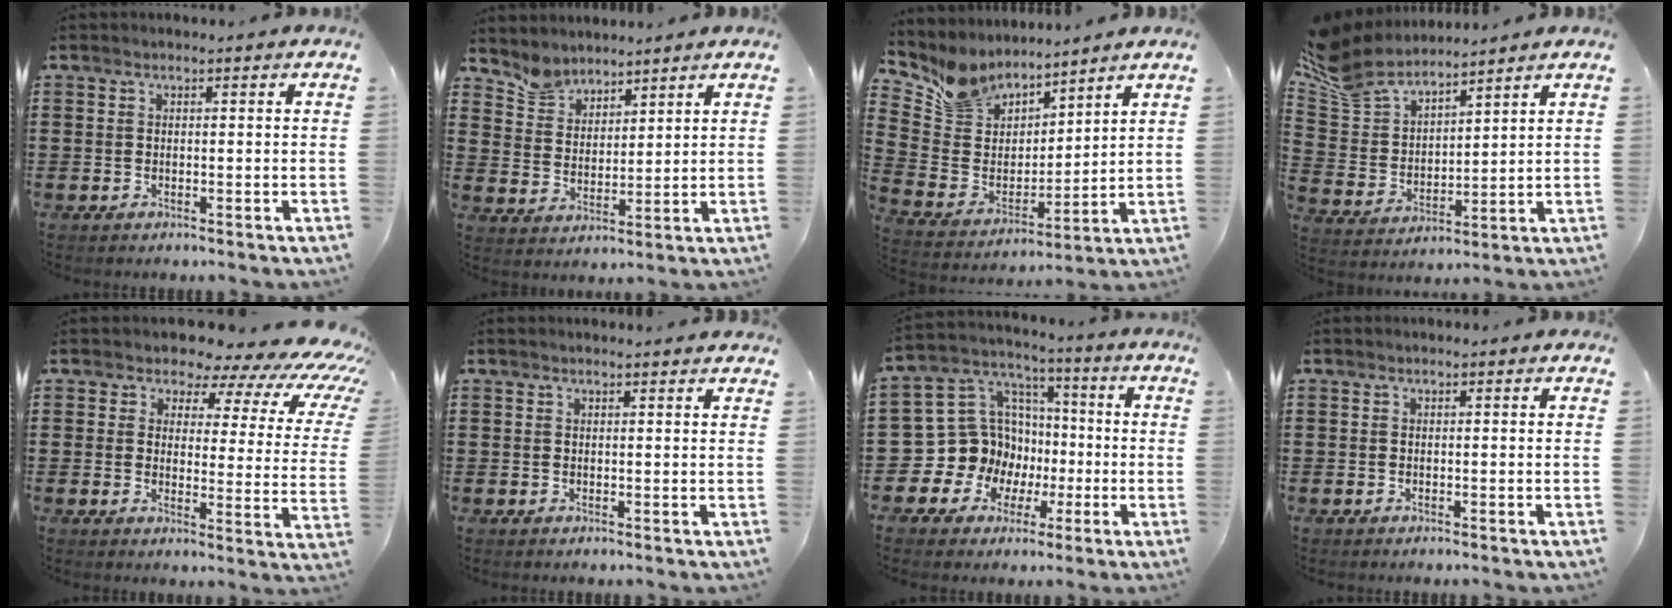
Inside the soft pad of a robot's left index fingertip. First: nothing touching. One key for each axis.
{"total": 4.9, "fx": 4.5, "fy": 1.9, "fz": -0.1, "tx": -0.023, "ty": -0.012, "tz": 0.085}
{"total": 7.6, "fx": 6.8, "fy": 3.5, "fz": -0.1, "tx": -0.053, "ty": -0.050, "tz": 0.127}
{"total": 7.9, "fx": 7.1, "fy": 2.6, "fz": 2.1, "tx": -0.082, "ty": -0.035, "tz": 0.133}
{"total": 6.8, "fx": 5.6, "fy": 2.7, "fz": 2.9, "tx": -0.064, "ty": -0.041, "tz": 0.092}
{"total": 1.1, "fx": 1.0, "fy": -0.1, "fz": 0.4, "tx": -0.008, "ty": -0.001, "tz": 0.020}
{"total": 11.7, "fx": -1.1, "fy": 11.3, "fz": 2.6, "tx": -0.106, "ty": -0.016, "tz": -0.004}
{"total": 0.0}